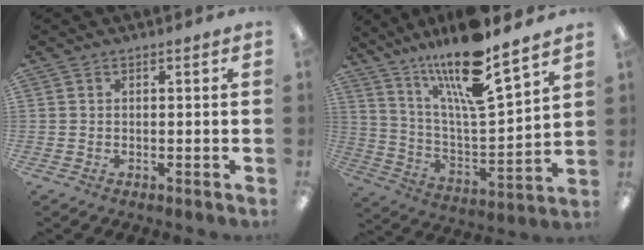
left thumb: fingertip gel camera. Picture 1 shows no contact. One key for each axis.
{"total": 18.4, "fx": 14.6, "fy": 2.6, "fz": 10.8, "tx": -0.208, "ty": -0.091, "tz": 0.244}